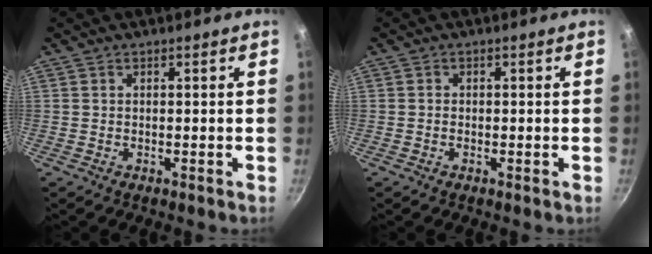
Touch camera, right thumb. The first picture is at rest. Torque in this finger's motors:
{"motor_torque": [2.62, 2.38, 0.01, -0.12, 0.00]}